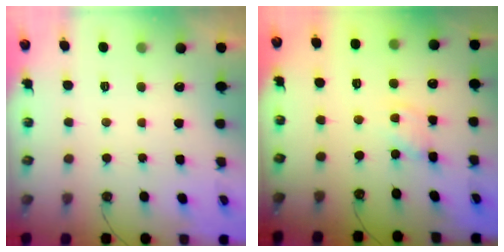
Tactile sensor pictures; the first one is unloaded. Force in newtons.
{"total": 1.6, "press": 1.6, "slide": 0.2}